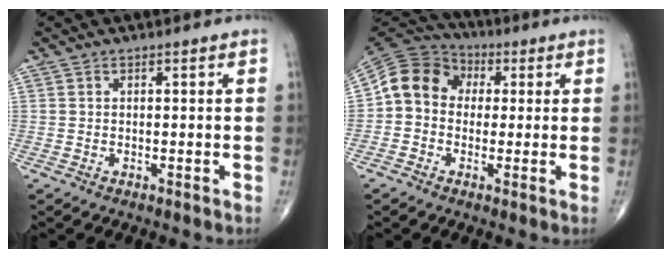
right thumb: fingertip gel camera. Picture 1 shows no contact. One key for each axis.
{"total": 10.6, "fx": 0.5, "fy": 9.1, "fz": 5.3, "tx": -0.082, "ty": 0.032, "tz": -0.006}